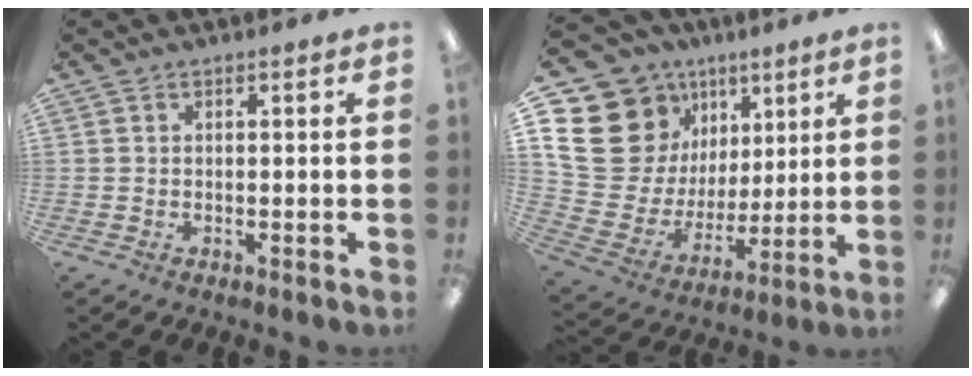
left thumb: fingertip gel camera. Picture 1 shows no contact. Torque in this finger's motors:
{"motor_torque": [0.10, 0.84, 1.29, -1.48, 0.27]}